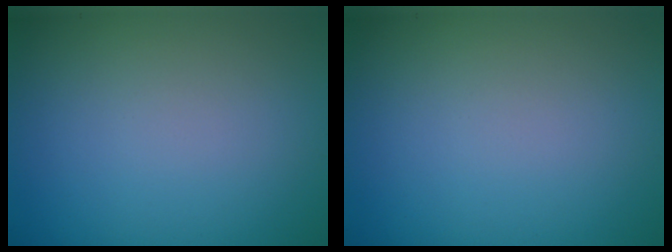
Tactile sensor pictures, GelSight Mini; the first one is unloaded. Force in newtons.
{"total": 0.0}